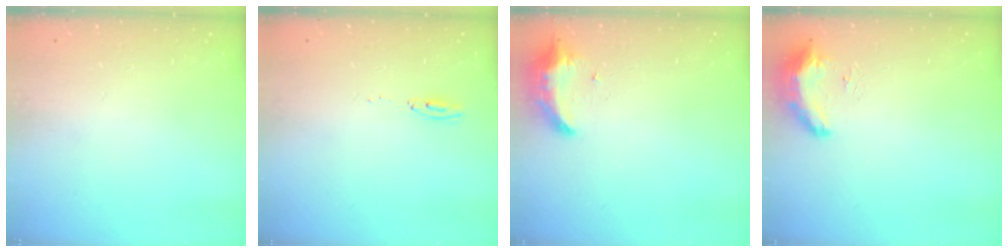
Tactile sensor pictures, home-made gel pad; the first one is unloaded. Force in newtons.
{"total": 4.6, "press": 4.4, "slide": 1.3}
{"total": 8.6, "press": 8.6, "slide": 0.3}
{"total": 16.1, "press": 10.6, "slide": 12.1}